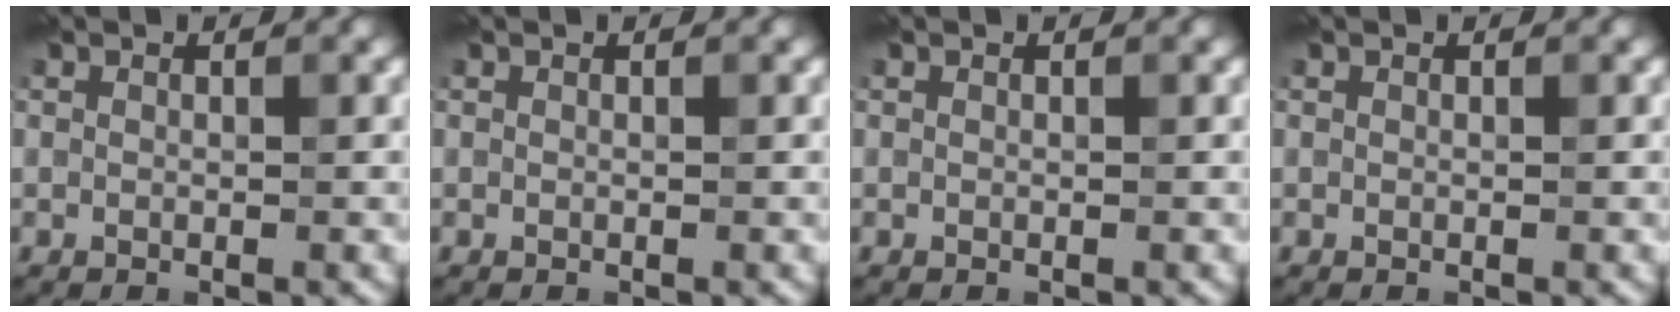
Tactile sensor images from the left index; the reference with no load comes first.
{"total": 0.0}
{"total": 0.0}
{"total": 0.0}